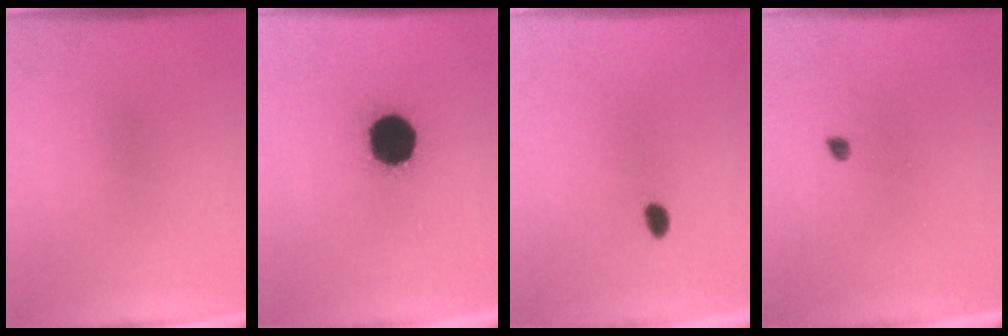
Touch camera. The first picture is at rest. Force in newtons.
{"total": 18.0}
{"total": 2.0}
{"total": 1.0}